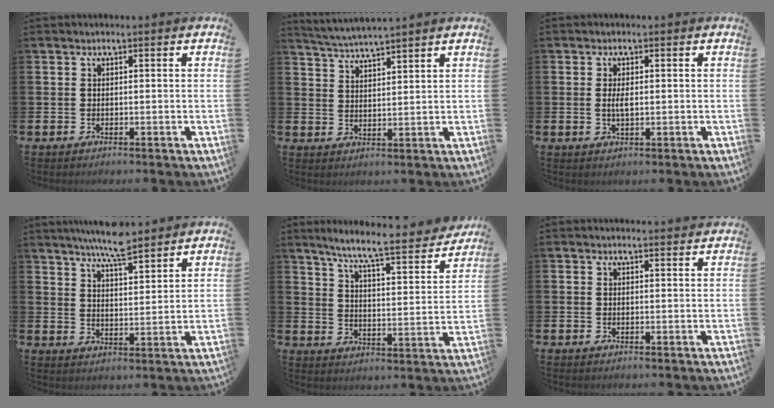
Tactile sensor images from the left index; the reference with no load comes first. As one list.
[{"total": 4.0, "force": [3.9, -0.4, 0.3], "torque": [-0.024, -0.019, 0.071]}, {"total": 2.1, "force": [0.1, 0.8, 1.9], "torque": [-0.036, 0.002, 0.000]}, {"total": 6.7, "force": [6.5, 0.3, 1.7], "torque": [-0.047, -0.032, 0.116]}, {"total": 7.9, "force": [7.0, 0.5, 3.5], "torque": [-0.091, -0.050, 0.116]}, {"total": 1.1, "force": [1.1, 0.0, 0.0], "torque": [0.007, -0.006, 0.019]}]